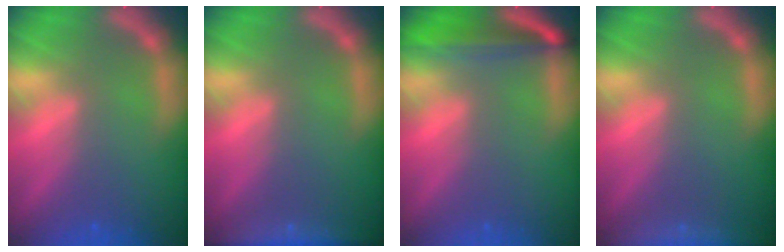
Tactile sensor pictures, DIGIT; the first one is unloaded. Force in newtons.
{"total": 5.5}
{"total": 6.0}
{"total": 8.0}